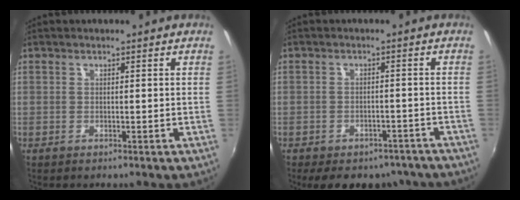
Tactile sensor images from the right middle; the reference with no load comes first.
{"total": 12.1, "force": [-9.3, 6.3, 4.7], "torque": [-0.099, 0.010, -0.108]}